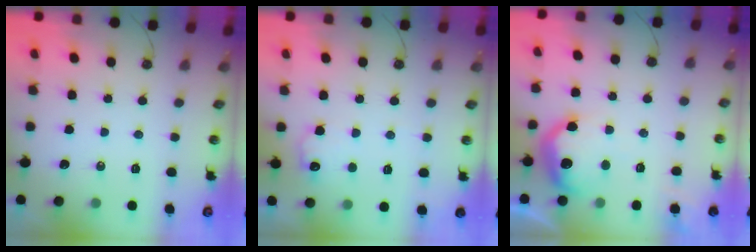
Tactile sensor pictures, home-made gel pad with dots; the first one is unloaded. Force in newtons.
{"total": 6.9, "press": 6.9, "slide": 0.4}
{"total": 13.8, "press": 13.7, "slide": 0.8}